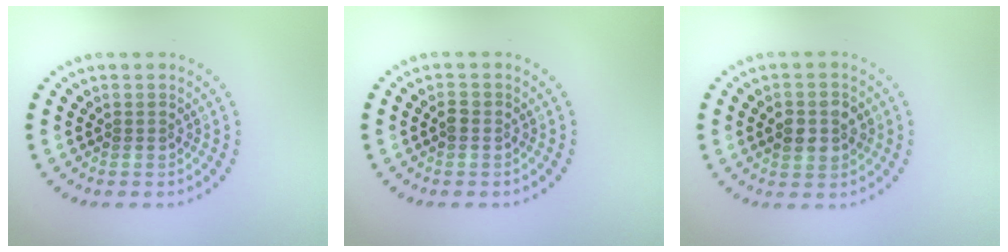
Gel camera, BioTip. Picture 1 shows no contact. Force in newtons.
{"total": 1.2, "press": 1.2, "slide": 0.2}
{"total": 2.7, "press": 2.7, "slide": 0.3}